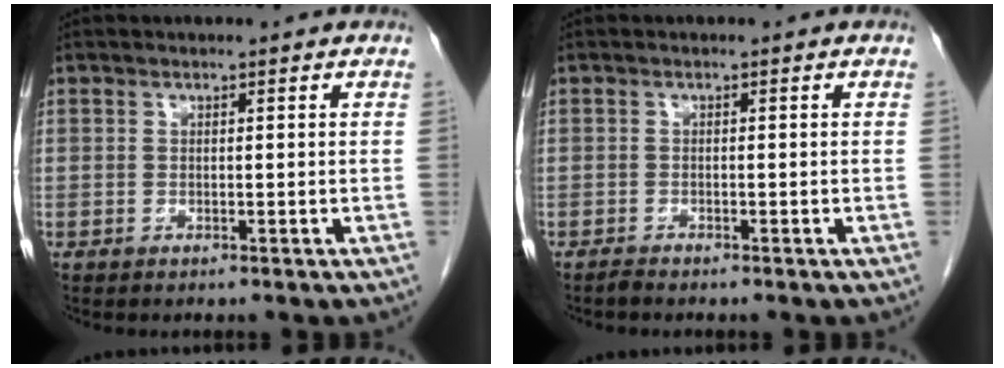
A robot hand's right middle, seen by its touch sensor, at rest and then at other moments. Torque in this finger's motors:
{"motor_torque": [0.00, 0.02, 0.01, -0.01]}